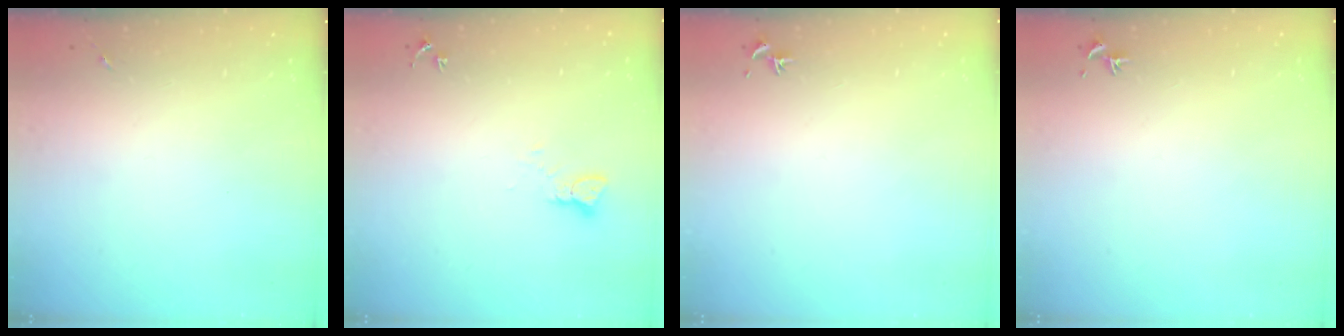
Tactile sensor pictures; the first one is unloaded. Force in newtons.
{"total": 2.2, "press": 2.2, "slide": 0.2}
{"total": 0.7, "press": 0.5, "slide": 0.4}
{"total": 0.7, "press": 0.5, "slide": 0.4}